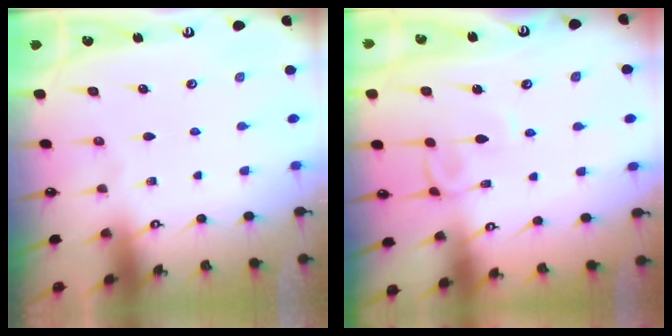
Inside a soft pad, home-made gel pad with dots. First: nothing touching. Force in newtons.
{"total": 2.0, "press": 2.0, "slide": 0.2}